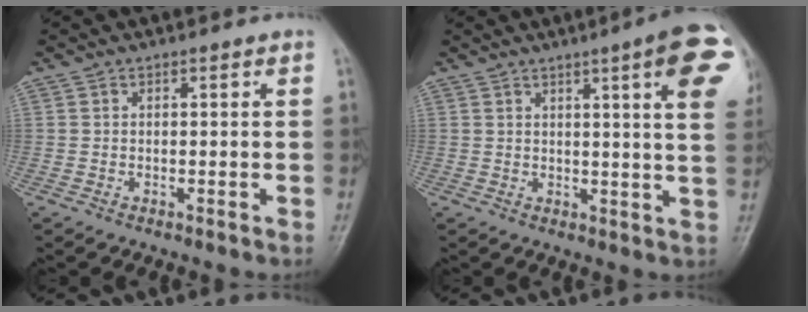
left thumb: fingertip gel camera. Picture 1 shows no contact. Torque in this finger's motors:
{"motor_torque": [2.28, 1.72, 1.74, -0.86, 0.24]}